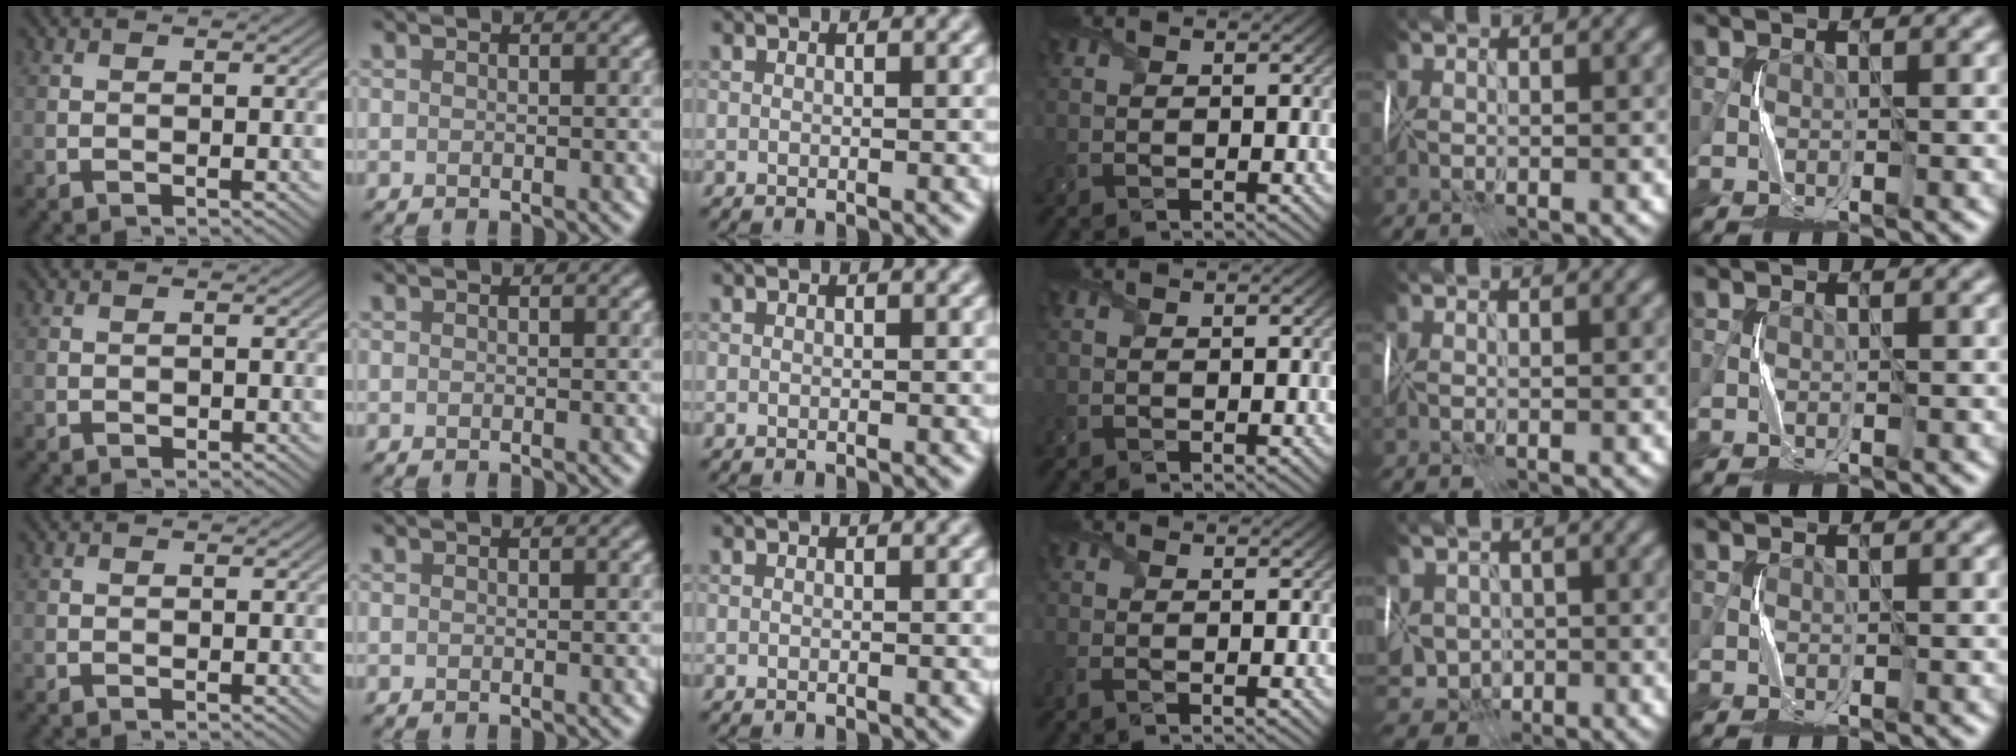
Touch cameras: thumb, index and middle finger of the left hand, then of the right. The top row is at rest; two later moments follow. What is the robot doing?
{"motion": "wrap", "object": "cellophane"}